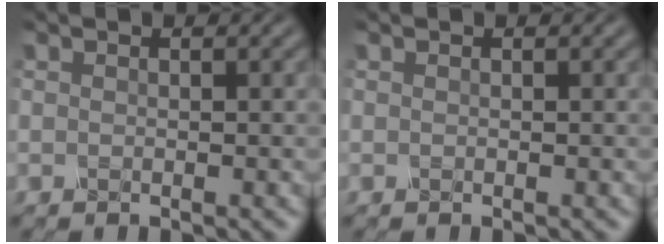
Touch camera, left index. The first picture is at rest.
{"total": 0.0}